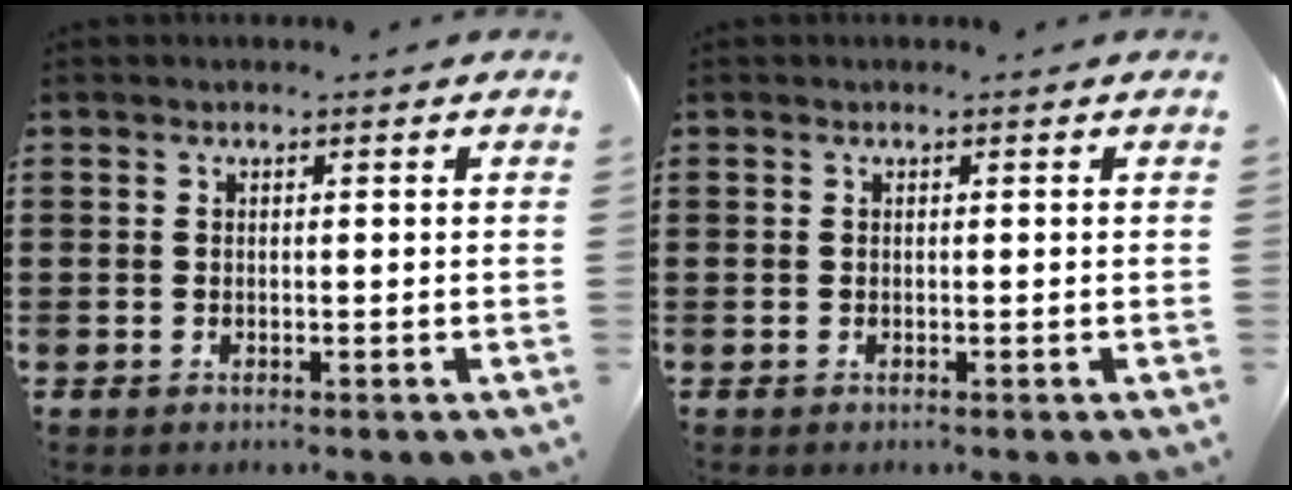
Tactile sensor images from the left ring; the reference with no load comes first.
{"total": 0.0}